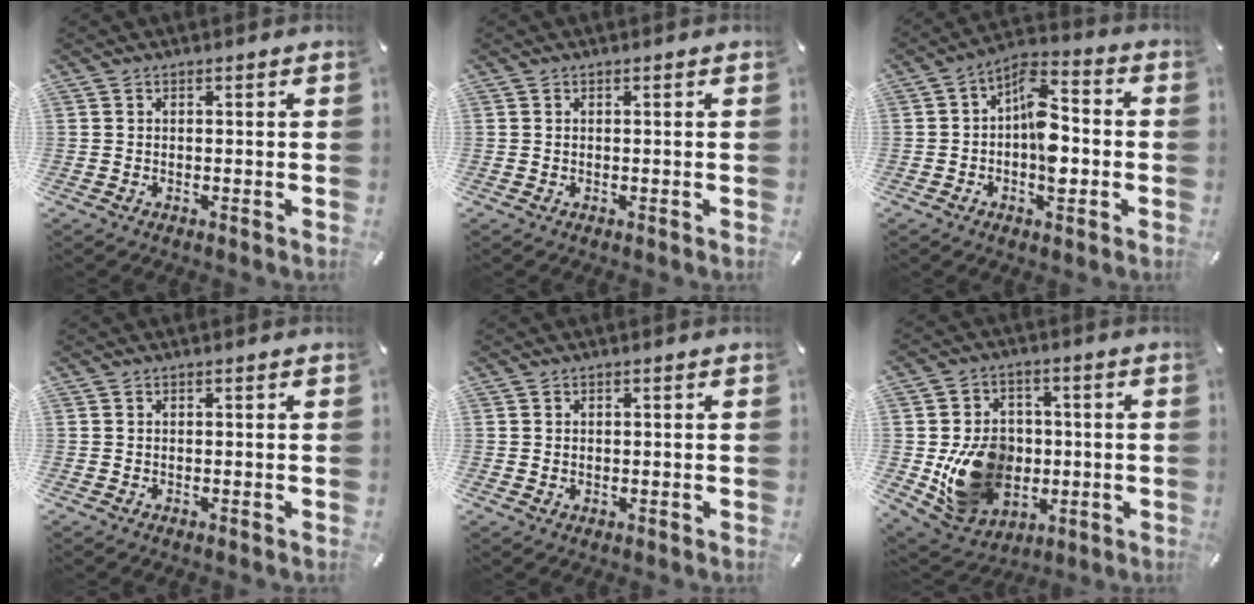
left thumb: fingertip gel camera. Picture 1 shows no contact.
{"total": 0.0}
{"total": 10.7, "force": [-2.4, 5.9, 8.6], "torque": [-0.148, -0.006, -0.044]}
{"total": 0.0}
{"total": 0.8, "force": [0.2, 0.7, 0.2], "torque": [-0.004, 0.004, 0.004]}
{"total": 15.6, "force": [-2.1, 13.0, 8.3], "torque": [-0.163, 0.005, -0.024]}